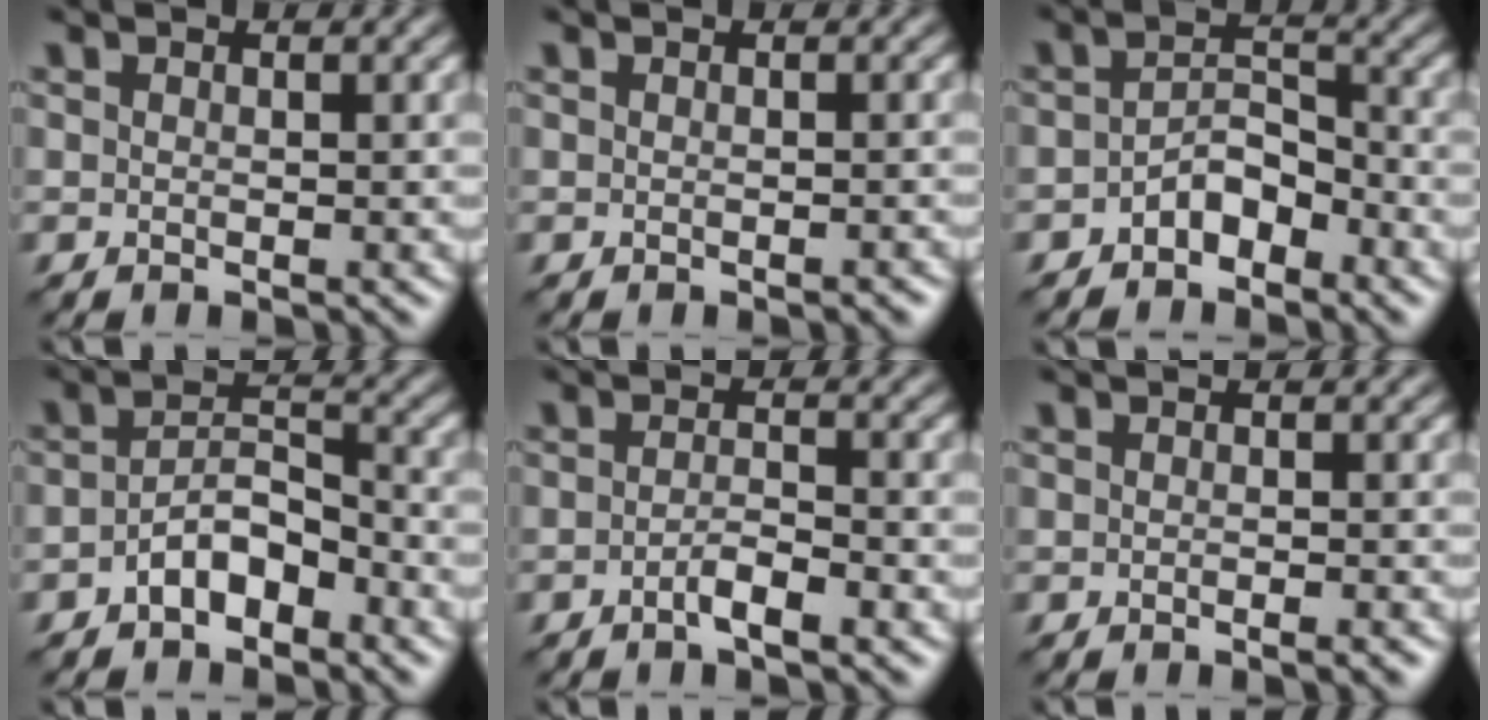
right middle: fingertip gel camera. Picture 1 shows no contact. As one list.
[{"total": 0.6, "force": [-0.5, 0.1, 0.4], "torque": [-0.004, 0.001, -0.005]}, {"total": 3.0, "force": [-1.8, 1.6, 1.7], "torque": [-0.029, 0.013, -0.034]}, {"total": 3.6, "force": [-2.0, 1.8, 2.4], "torque": [-0.043, 0.012, -0.037]}, {"total": 2.0, "force": [-1.1, 0.4, 1.7], "torque": [-0.030, 0.003, -0.022]}, {"total": 1.2, "force": [-0.7, 0.2, 0.9], "torque": [-0.010, -0.001, -0.011]}]